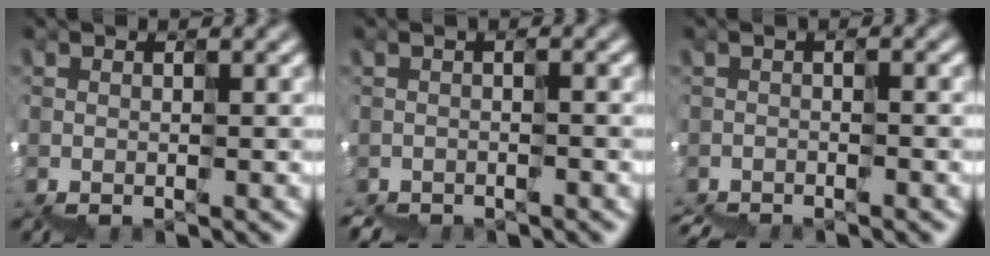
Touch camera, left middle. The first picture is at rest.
{"total": 2.0, "force": [-2.0, 0.1, 0.0], "torque": [0.007, 0.008, -0.021]}
{"total": 2.6, "force": [-2.4, 0.2, 0.7], "torque": [-0.006, 0.003, -0.028]}